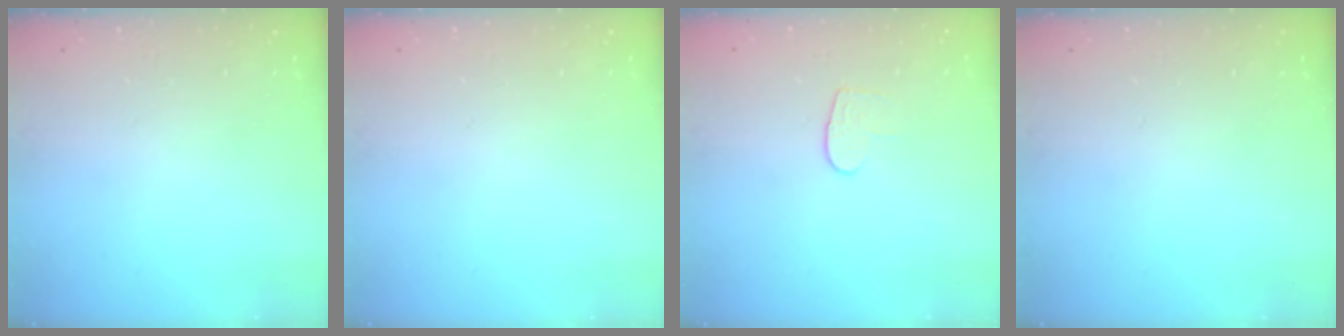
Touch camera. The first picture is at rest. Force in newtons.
{"total": 0.0}
{"total": 5.4, "press": 5.4, "slide": 0.3}
{"total": 0.0}